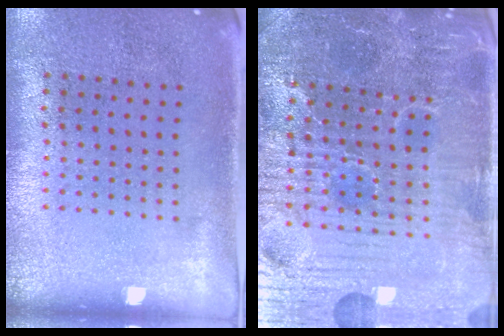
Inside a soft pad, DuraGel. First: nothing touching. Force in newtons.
{"total": 5.6, "press": 5.4, "slide": 1.6}